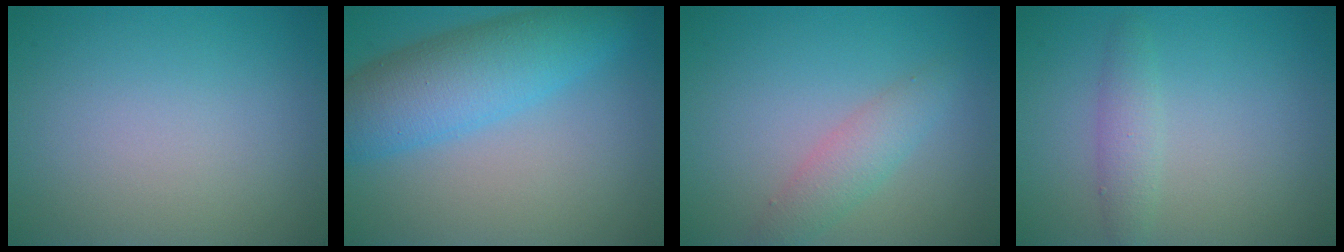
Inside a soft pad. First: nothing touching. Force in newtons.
{"total": 7.4, "press": 7.4, "slide": 0.3}
{"total": 2.5, "press": 2.5, "slide": 0.1}
{"total": 1.9, "press": 1.9, "slide": 0.0}